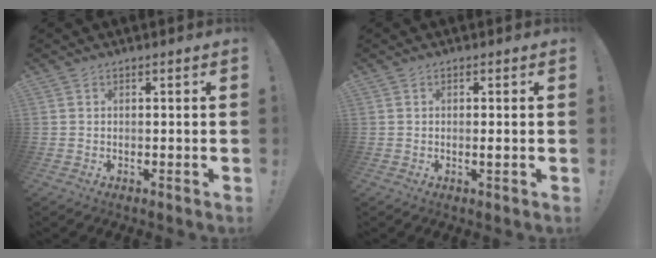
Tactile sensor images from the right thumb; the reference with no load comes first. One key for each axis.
{"total": 0.9, "fx": -0.1, "fy": -0.2, "fz": 0.8, "tx": -0.006, "ty": -0.007, "tz": -0.004}